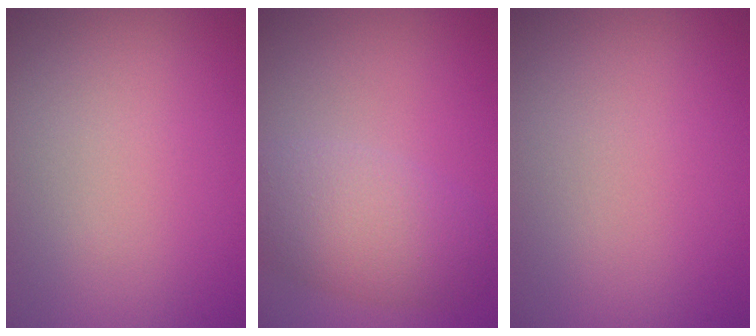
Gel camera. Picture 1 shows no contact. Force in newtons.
{"total": 5.3, "press": 5.3, "slide": 0.1}
{"total": 0.0}